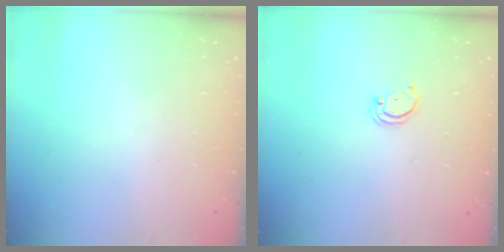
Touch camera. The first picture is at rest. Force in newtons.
{"total": 1.6, "press": 1.6, "slide": 0.1}